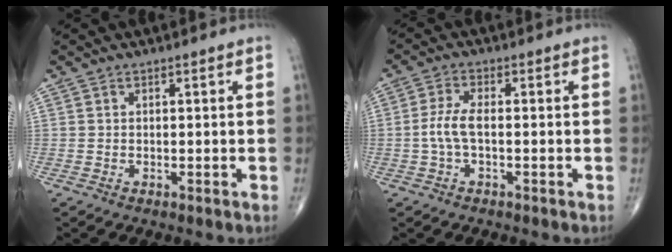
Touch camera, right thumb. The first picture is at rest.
{"total": 4.3, "force": [-0.7, 1.5, 4.0], "torque": [-0.097, 0.008, -0.019]}